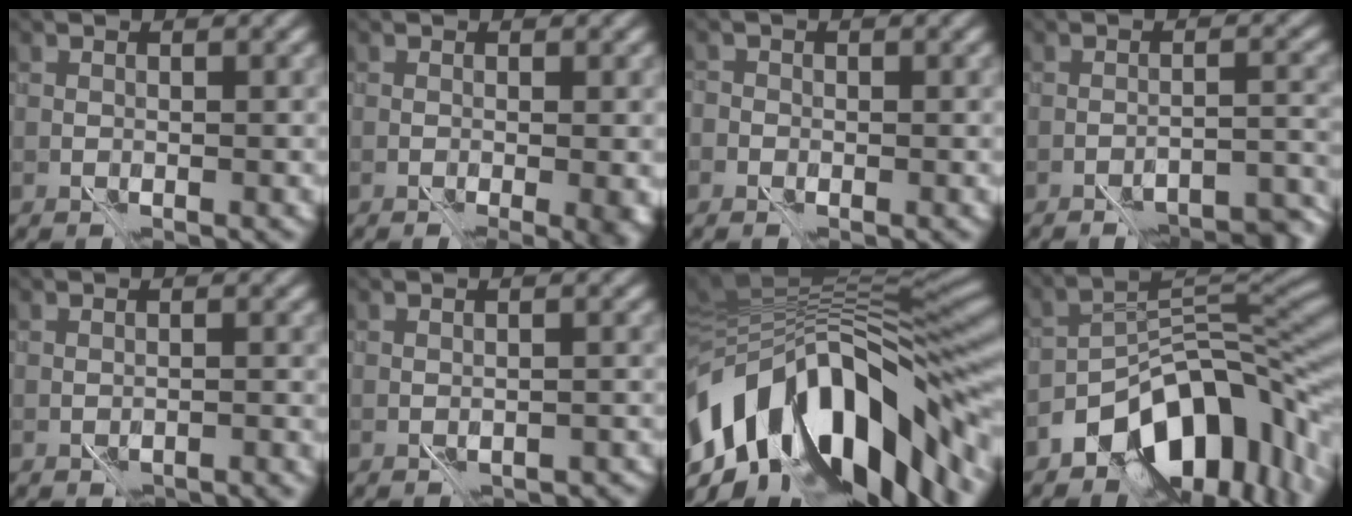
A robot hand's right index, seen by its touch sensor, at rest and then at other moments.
{"total": 2.3, "force": [-0.6, 0.8, 2.0], "torque": [-0.026, -0.003, -0.010]}
{"total": 1.8, "force": [-0.7, 1.6, 0.6], "torque": [0.015, 0.002, -0.022]}
{"total": 6.7, "force": [-5.8, 1.5, 3.0], "torque": [-0.038, -0.001, -0.067]}
{"total": 1.7, "force": [-1.5, 0.4, 0.8], "torque": [-0.010, -0.004, -0.021]}
{"total": 3.4, "force": [-2.3, 1.6, 1.8], "torque": [-0.017, 0.000, -0.029]}
{"total": 16.1, "force": [-6.1, 8.1, 12.6], "torque": [-0.206, 0.000, -0.099]}
{"total": 11.6, "force": [-6.4, 5.5, 7.9], "torque": [-0.100, 0.002, -0.121]}